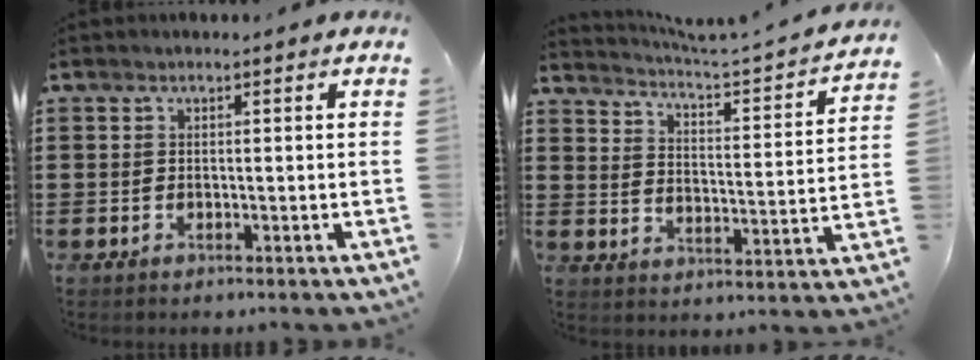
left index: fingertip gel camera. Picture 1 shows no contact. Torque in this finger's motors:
{"motor_torque": [0.77, -1.37, -0.06, -0.02]}